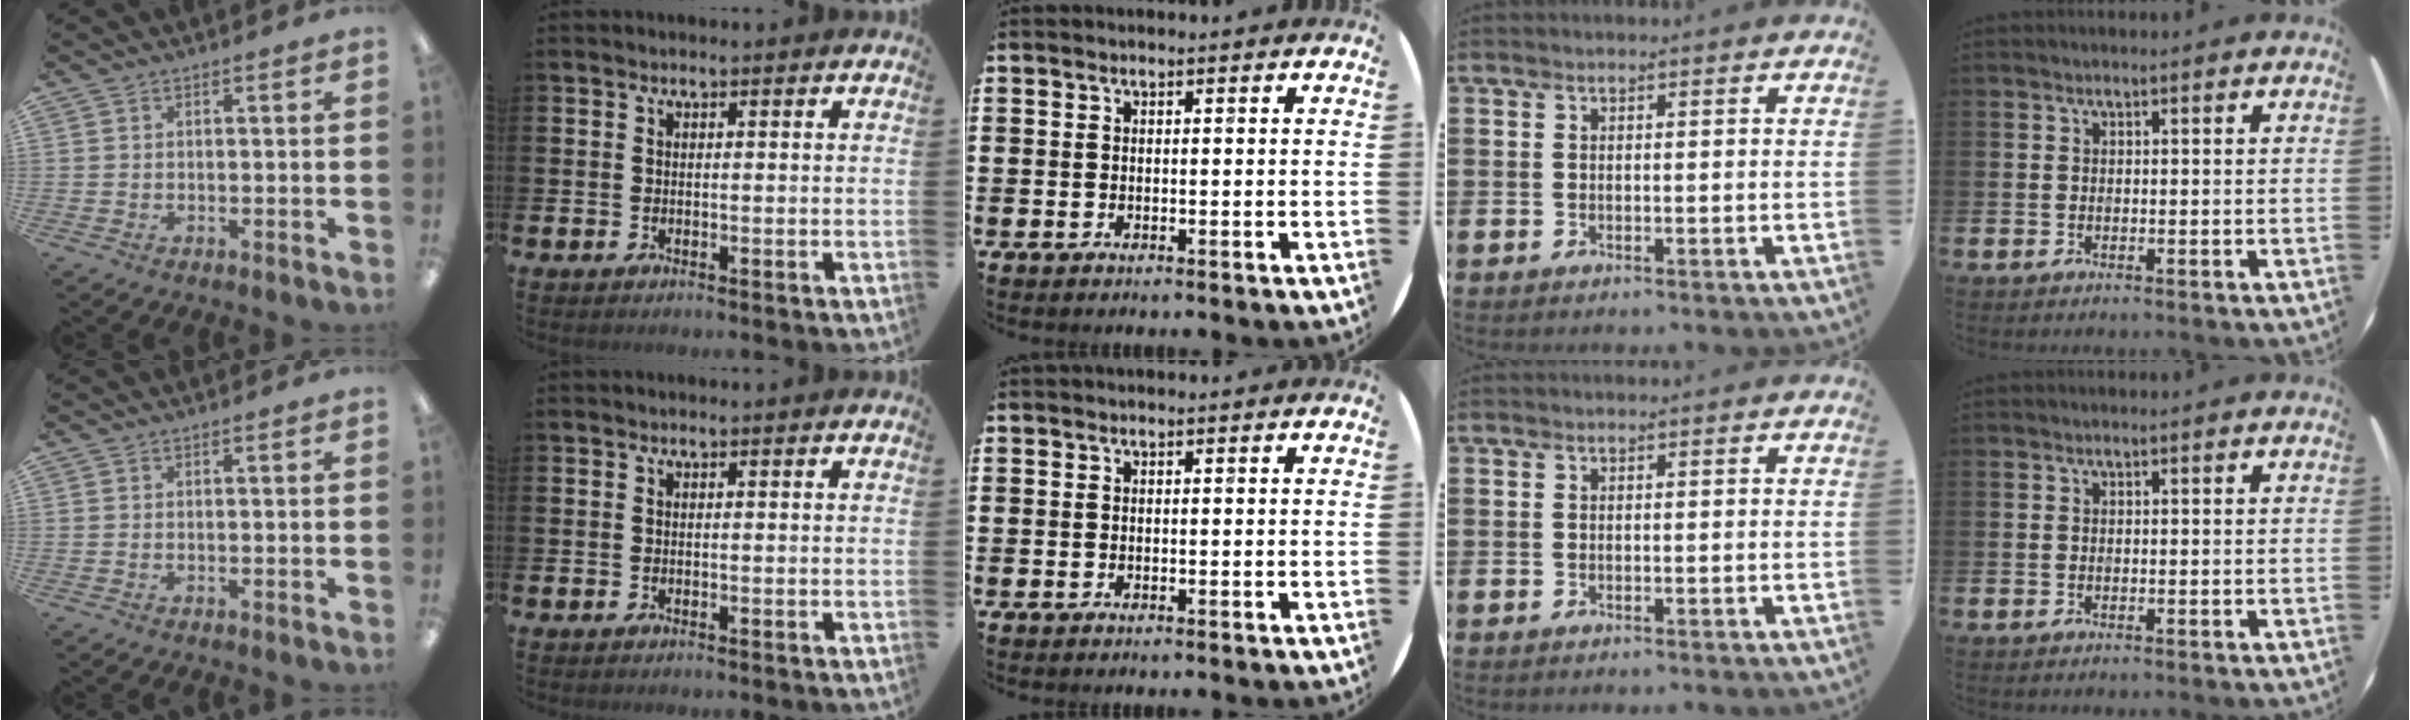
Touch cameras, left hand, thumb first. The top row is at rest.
{}